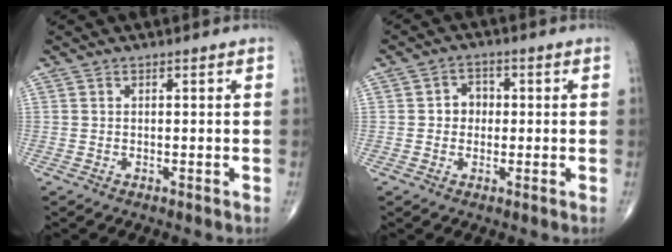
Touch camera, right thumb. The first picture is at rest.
{"total": 3.6, "force": [0.0, 3.2, 1.8], "torque": [-0.002, 0.010, -0.008]}